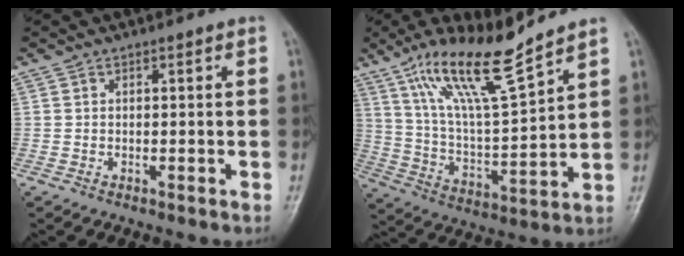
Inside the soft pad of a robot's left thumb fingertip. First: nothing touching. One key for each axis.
{"total": 15.2, "fx": 11.0, "fy": 1.9, "fz": 10.3, "tx": -0.182, "ty": -0.062, "tz": 0.213}